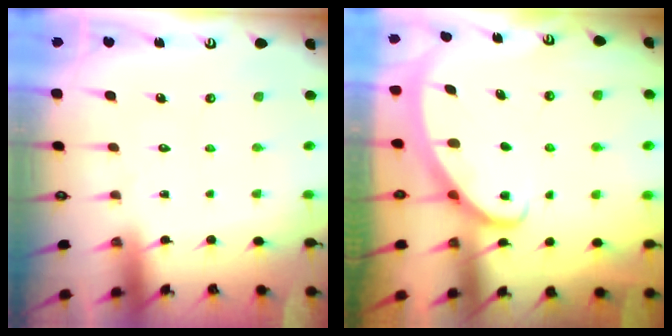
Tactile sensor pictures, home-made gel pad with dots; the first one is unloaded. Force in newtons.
{"total": 3.0, "press": 2.9, "slide": 0.3}